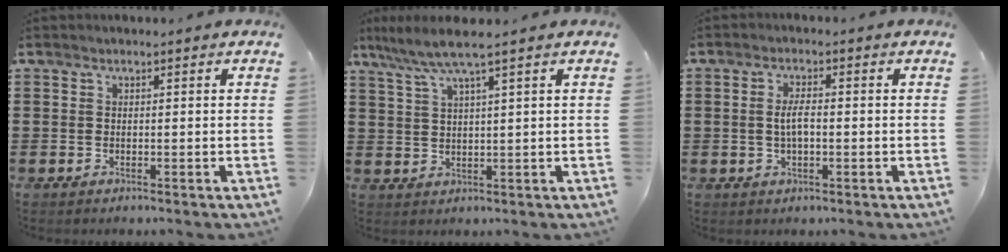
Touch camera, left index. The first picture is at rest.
{"total": 5.0, "force": [3.3, -0.2, 3.7], "torque": [-0.083, -0.006, 0.055]}
{"total": 3.2, "force": [-0.1, 1.0, 3.0], "torque": [-0.063, -0.002, -0.005]}